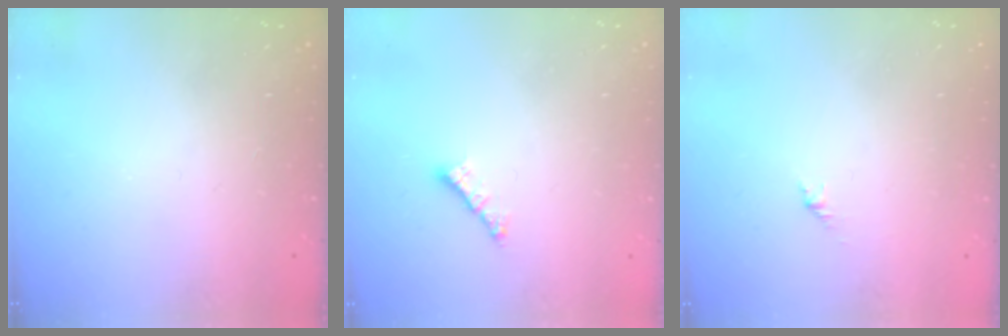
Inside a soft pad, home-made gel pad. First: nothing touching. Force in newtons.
{"total": 1.2, "press": 1.2, "slide": 0.3}
{"total": 1.7, "press": 1.6, "slide": 0.7}